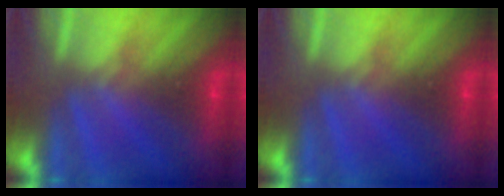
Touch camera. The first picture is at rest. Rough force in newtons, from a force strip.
{"total": 0.0}